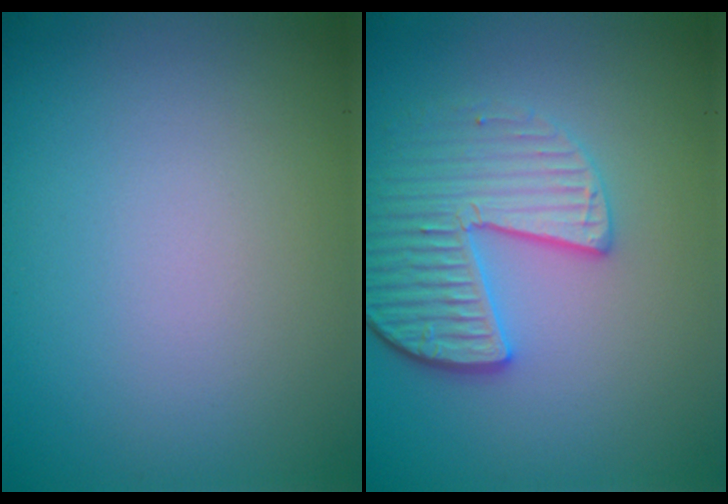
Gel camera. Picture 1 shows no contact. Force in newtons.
{"total": 4.2, "press": 3.7, "slide": 2.0}